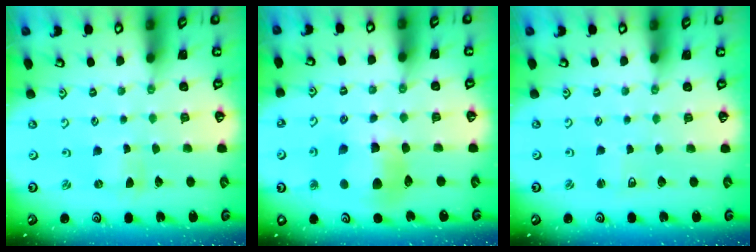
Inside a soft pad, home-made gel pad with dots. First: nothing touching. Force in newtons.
{"total": 11.8, "press": 11.7, "slide": 1.9}
{"total": 2.2, "press": 2.2, "slide": 0.3}